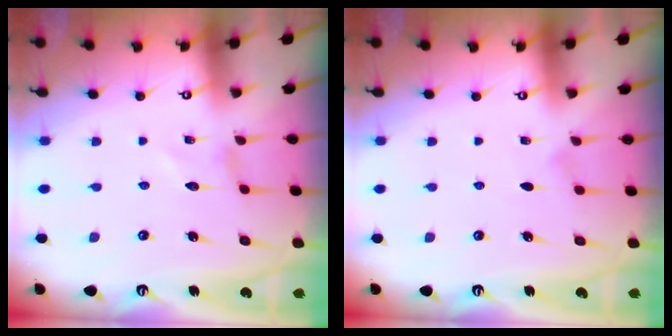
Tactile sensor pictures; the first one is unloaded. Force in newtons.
{"total": 0.0}